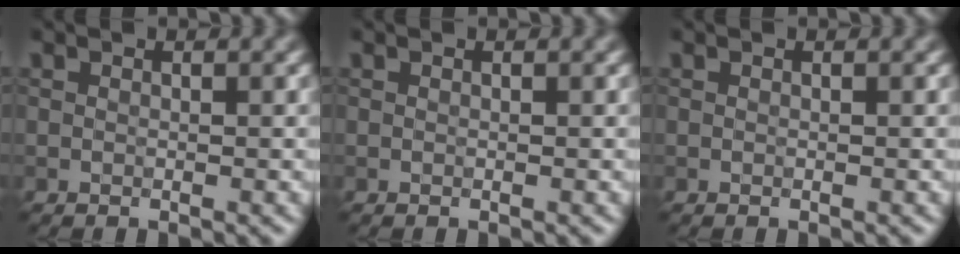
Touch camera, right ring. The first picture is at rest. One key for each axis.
{"total": 0.0}
{"total": 0.0}